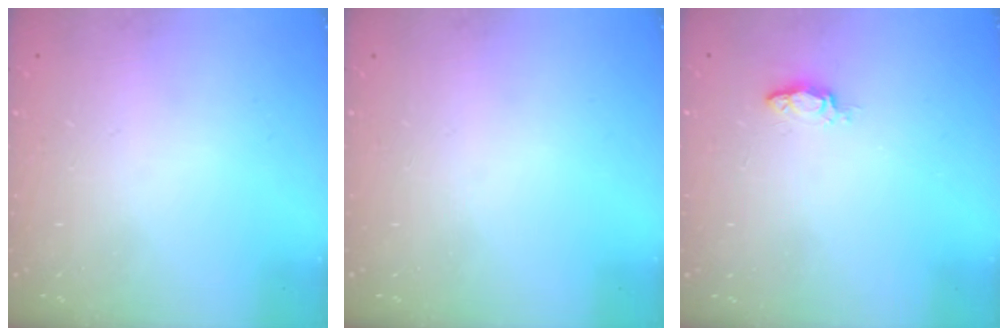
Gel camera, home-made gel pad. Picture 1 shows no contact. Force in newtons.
{"total": 0.0}
{"total": 2.8, "press": 2.8, "slide": 0.4}